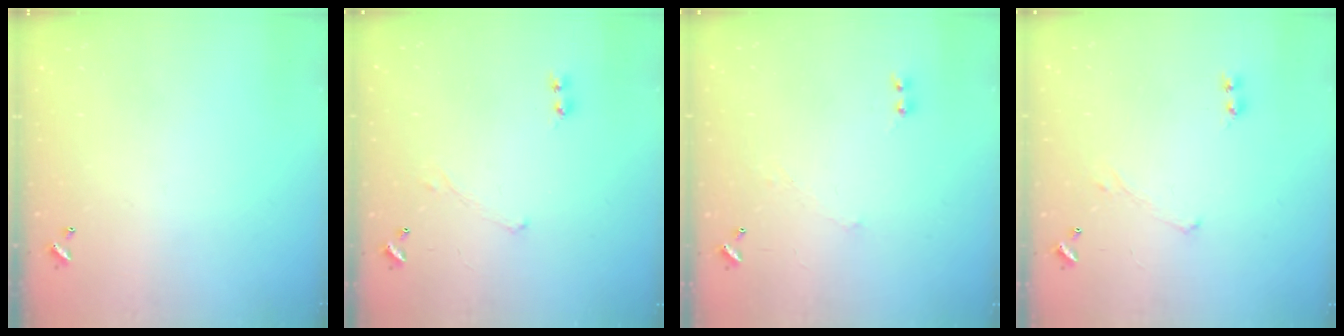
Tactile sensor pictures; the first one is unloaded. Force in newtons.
{"total": 0.7, "press": 0.6, "slide": 0.2}
{"total": 0.9, "press": 0.3, "slide": 0.8}
{"total": 0.0}